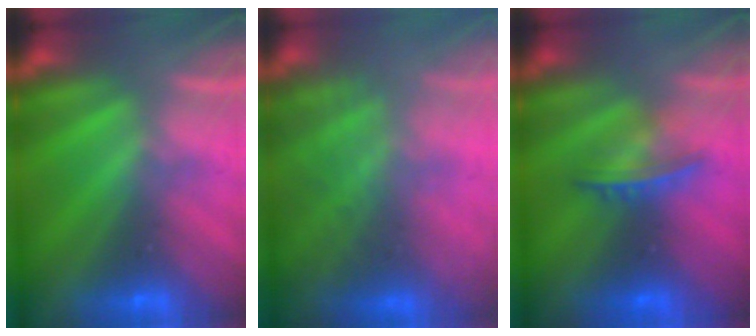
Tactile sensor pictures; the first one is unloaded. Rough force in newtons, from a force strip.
{"total": 7.5}
{"total": 4.2}